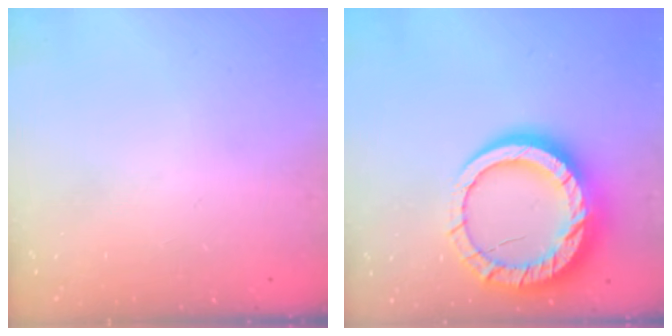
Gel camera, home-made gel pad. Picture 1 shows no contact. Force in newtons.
{"total": 20.2, "press": 20.1, "slide": 2.0}